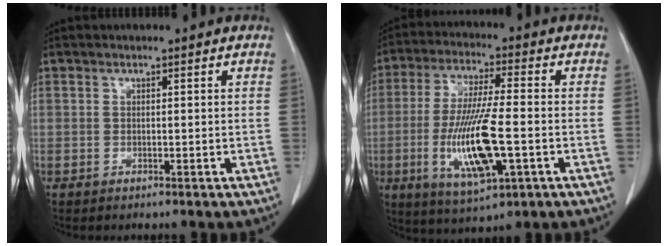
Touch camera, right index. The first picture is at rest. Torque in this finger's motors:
{"motor_torque": [1.98, 0.00, 0.45, 0.16]}